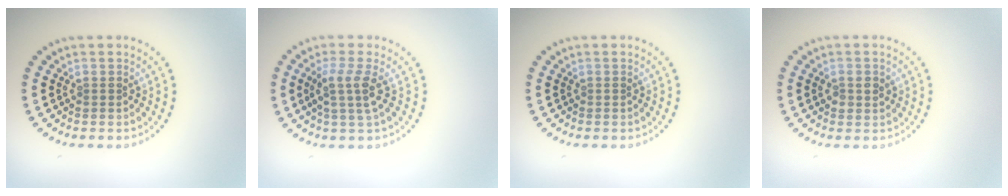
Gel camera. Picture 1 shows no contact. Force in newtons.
{"total": 2.7, "press": 2.1, "slide": 1.7}
{"total": 0.0}
{"total": 1.4, "press": 1.4, "slide": 0.2}